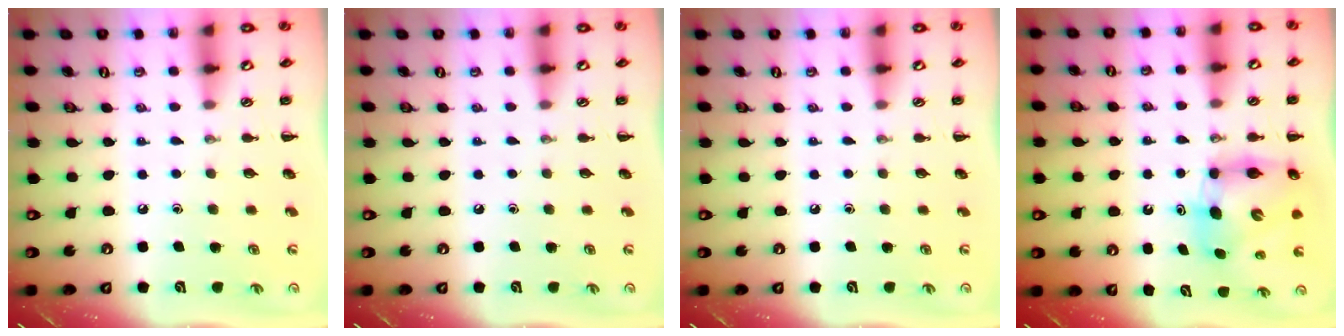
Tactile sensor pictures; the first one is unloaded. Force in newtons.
{"total": 0.0}
{"total": 0.0}
{"total": 7.4, "press": 7.4, "slide": 0.8}